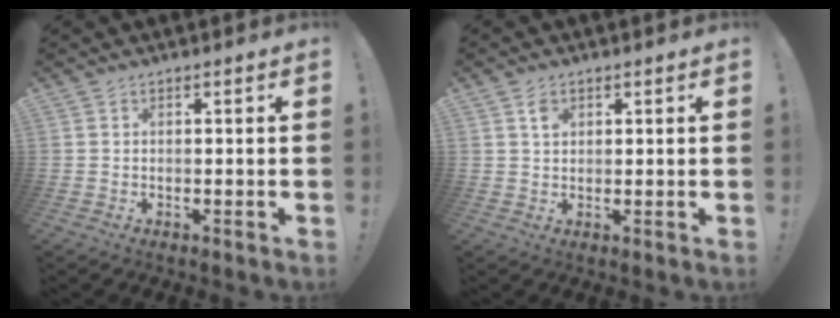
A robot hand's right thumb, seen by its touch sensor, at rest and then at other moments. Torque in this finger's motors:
{"motor_torque": [0.07, 0.03, -0.05, 0.14, 0.00]}